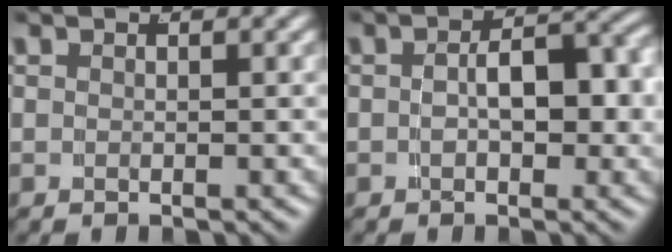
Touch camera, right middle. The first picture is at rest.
{"total": 3.6, "force": [-0.7, 1.6, 3.2], "torque": [-0.044, -0.006, -0.003]}